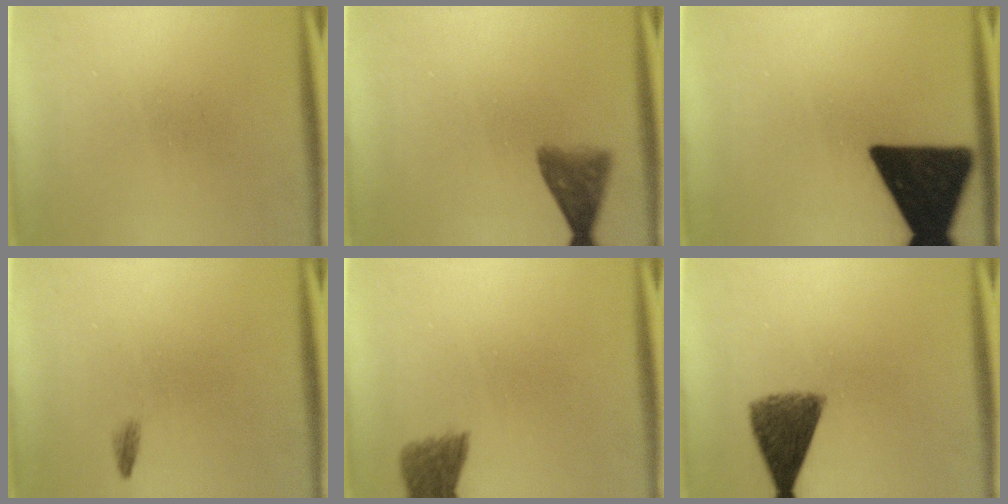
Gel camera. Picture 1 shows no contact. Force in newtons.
{"total": 4.8}
{"total": 19.1}
{"total": 0.7}
{"total": 4.3}
{"total": 7.8}